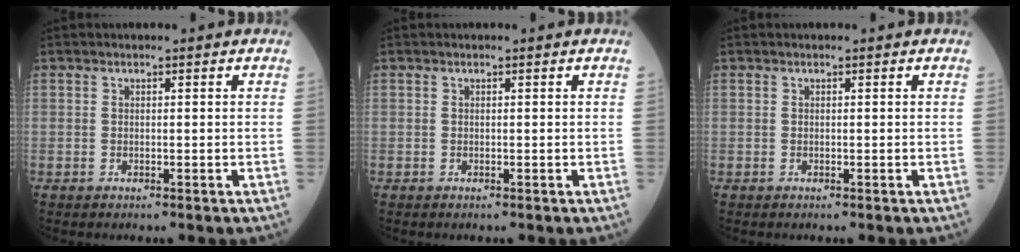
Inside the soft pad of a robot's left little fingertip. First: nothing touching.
{"total": 0.0}
{"total": 0.0}